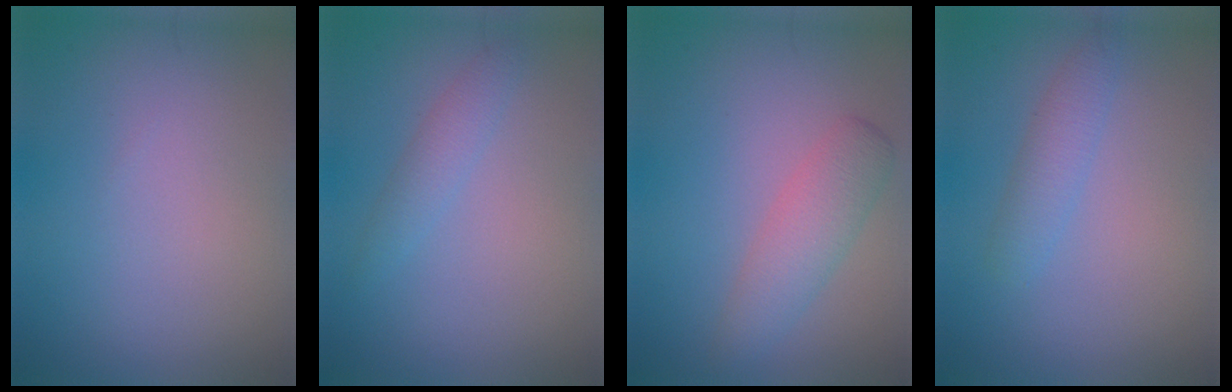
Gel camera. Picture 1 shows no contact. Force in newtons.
{"total": 1.7, "press": 1.6, "slide": 0.0}
{"total": 3.2, "press": 3.2, "slide": 0.1}
{"total": 2.0, "press": 2.0, "slide": 0.1}